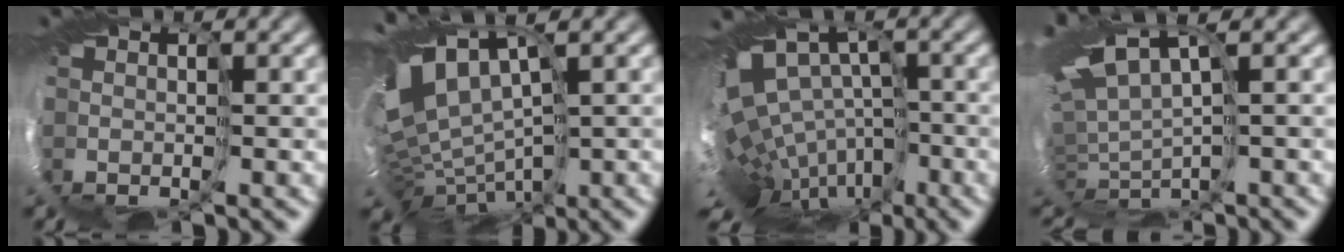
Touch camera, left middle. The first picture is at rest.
{"total": 7.9, "force": [1.8, 4.3, 6.4], "torque": [-0.132, -0.007, 0.065]}
{"total": 9.7, "force": [-3.1, 5.6, 7.2], "torque": [-0.131, 0.015, -0.008]}
{"total": 4.5, "force": [2.2, 0.6, 3.8], "torque": [-0.111, -0.001, 0.067]}